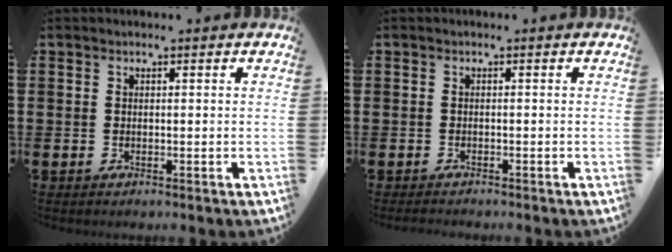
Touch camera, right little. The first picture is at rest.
{"total": 0.5, "force": [-0.5, 0.0, 0.1], "torque": [-0.002, -0.003, -0.010]}